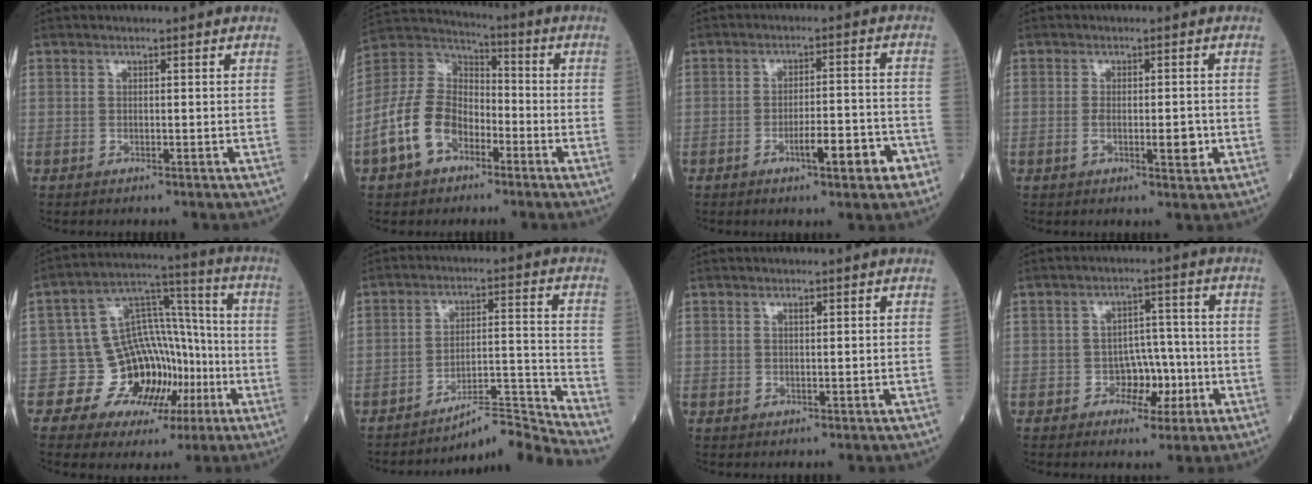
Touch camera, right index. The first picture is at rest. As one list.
[{"total": 11.9, "force": [-5.4, 7.6, 7.4], "torque": [-0.180, 0.022, -0.107]}, {"total": 7.2, "force": [-3.6, 1.3, 6.2], "torque": [-0.090, 0.008, -0.049]}, {"total": 3.9, "force": [-1.0, 1.0, 3.6], "torque": [-0.061, -0.002, -0.011]}, {"total": 12.1, "force": [-4.0, 9.8, 5.9], "torque": [-0.079, 0.039, -0.054]}, {"total": 9.9, "force": [-9.1, -4.0, 0.0], "torque": [0.009, 0.038, -0.152]}, {"total": 0.7, "force": [0.4, 0.1, 0.5], "torque": [-0.015, -0.004, 0.008]}, {"total": 5.5, "force": [-1.9, 3.7, 3.7], "torque": [-0.046, 0.016, -0.027]}]